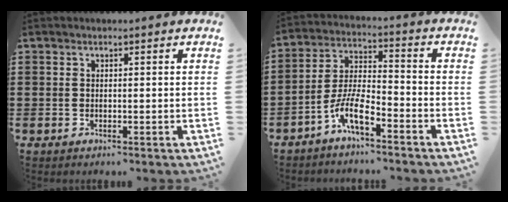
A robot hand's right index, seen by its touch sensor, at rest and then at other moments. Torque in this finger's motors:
{"motor_torque": [1.24, 0.90, 0.27, 0.15]}